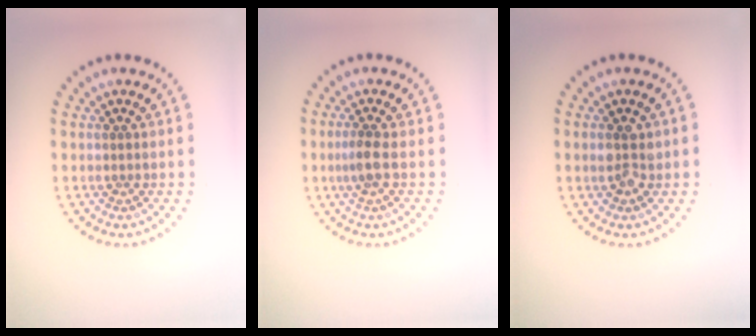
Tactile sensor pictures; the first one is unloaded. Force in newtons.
{"total": 1.8, "press": 1.5, "slide": 1.0}
{"total": 2.0, "press": 1.9, "slide": 0.4}